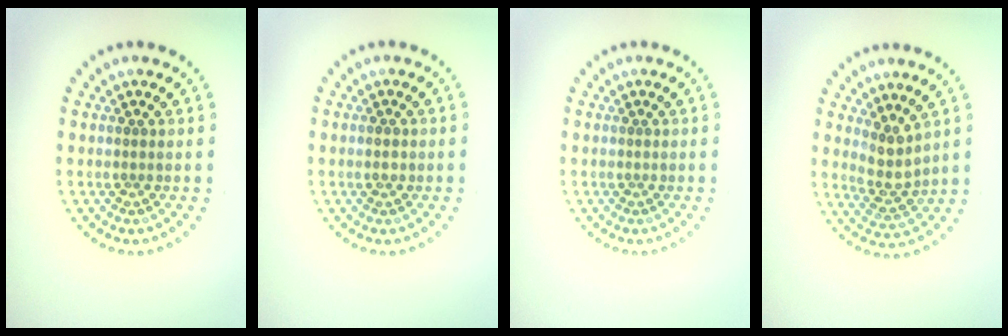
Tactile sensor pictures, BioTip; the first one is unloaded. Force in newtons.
{"total": 1.2, "press": 1.2, "slide": 0.0}
{"total": 0.0}
{"total": 3.0, "press": 2.3, "slide": 1.8}